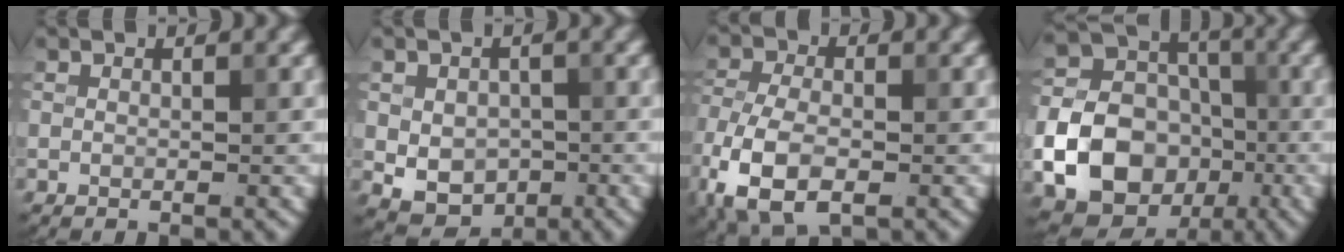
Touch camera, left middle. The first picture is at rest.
{"total": 4.8, "force": [-0.8, 3.7, 3.0], "torque": [-0.050, -0.008, -0.007]}
{"total": 7.0, "force": [-3.1, 3.8, 5.0], "torque": [-0.120, -0.011, -0.066]}
{"total": 11.1, "force": [-3.4, 8.9, 5.7], "torque": [-0.107, -0.024, -0.068]}